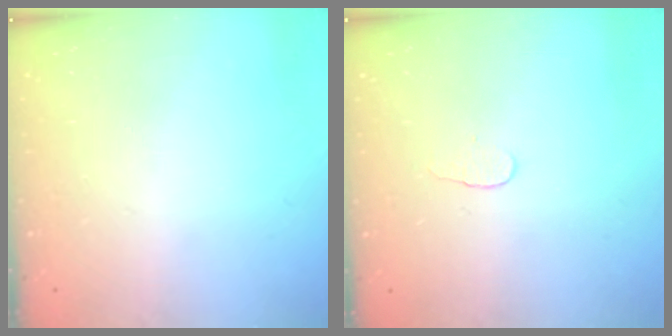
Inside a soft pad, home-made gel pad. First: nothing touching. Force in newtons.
{"total": 3.1, "press": 3.1, "slide": 0.3}